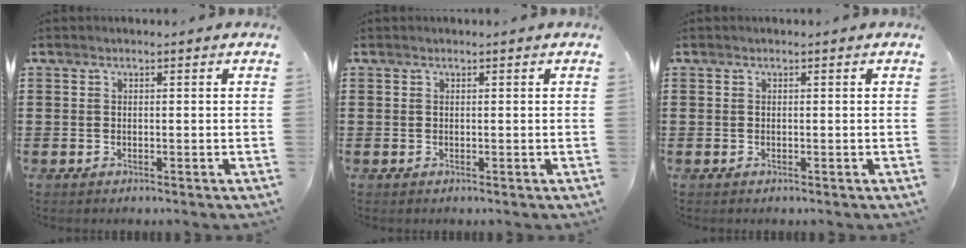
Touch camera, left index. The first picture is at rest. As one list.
[{"total": 0.0}, {"total": 0.0}]